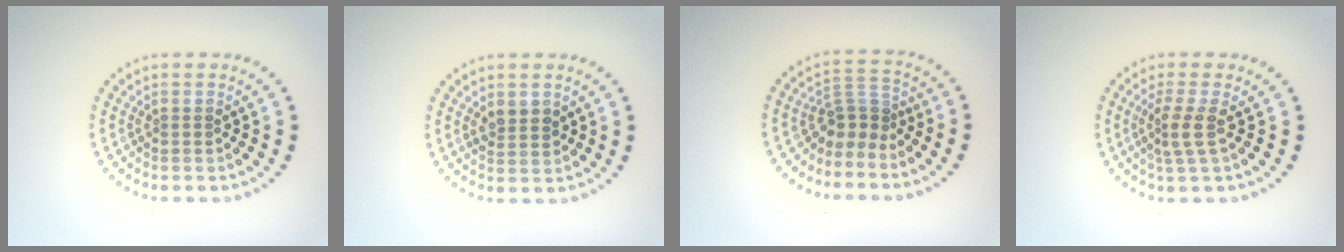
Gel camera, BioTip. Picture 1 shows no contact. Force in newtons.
{"total": 1.8, "press": 1.8, "slide": 0.5}
{"total": 2.8, "press": 1.8, "slide": 2.1}
{"total": 2.3, "press": 1.7, "slide": 1.6}